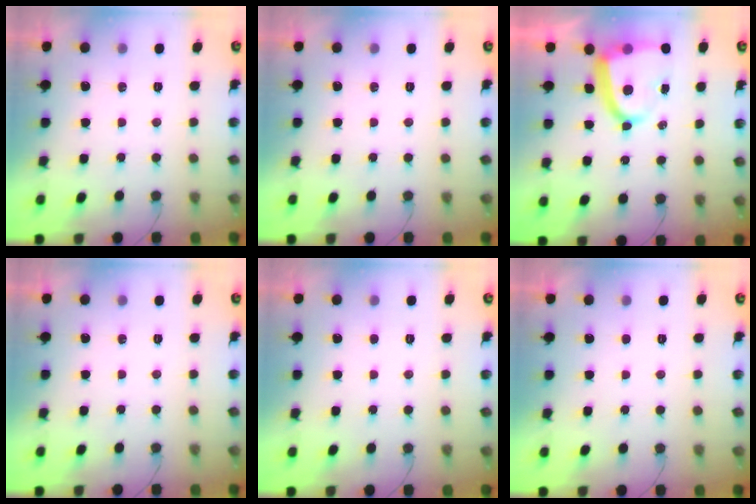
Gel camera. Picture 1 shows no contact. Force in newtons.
{"total": 0.0}
{"total": 12.3, "press": 12.2, "slide": 1.4}
{"total": 0.0}
{"total": 1.6, "press": 1.6, "slide": 0.2}
{"total": 1.7, "press": 1.7, "slide": 0.2}